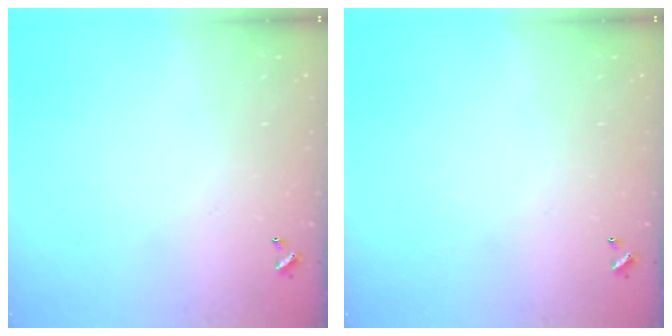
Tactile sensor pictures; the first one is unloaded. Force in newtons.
{"total": 0.0}